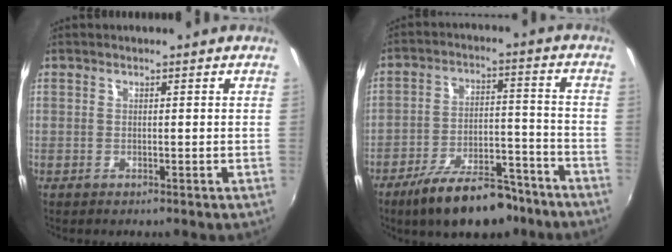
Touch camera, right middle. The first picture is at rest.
{"total": 15.7, "force": [-11.8, 5.6, 8.6], "torque": [-0.157, 0.002, -0.176]}